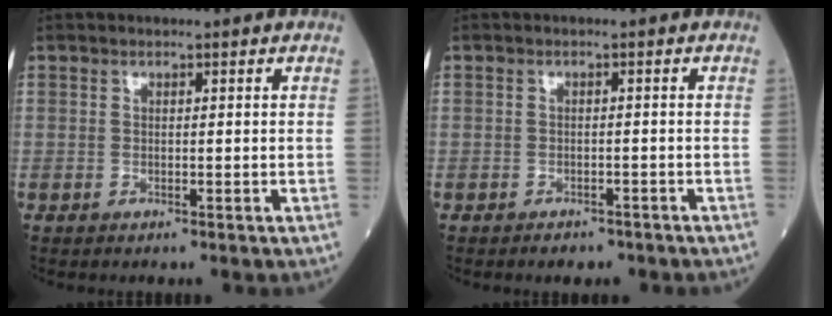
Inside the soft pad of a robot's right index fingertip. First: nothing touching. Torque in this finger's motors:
{"motor_torque": [0.02, -0.12, -0.02, 0.00]}